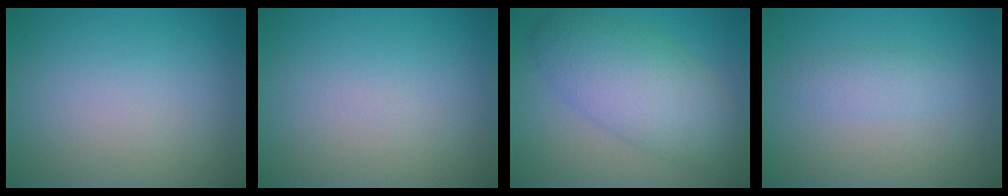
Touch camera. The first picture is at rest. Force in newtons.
{"total": 0.0}
{"total": 7.0, "press": 7.0, "slide": 0.3}
{"total": 1.6, "press": 1.6, "slide": 0.1}